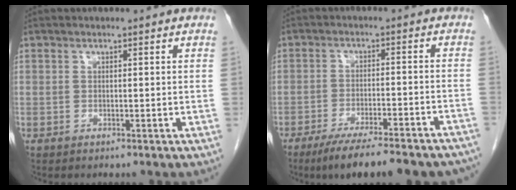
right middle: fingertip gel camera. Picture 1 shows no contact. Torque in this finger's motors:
{"motor_torque": [1.08, -1.06, 0.20, 0.08]}